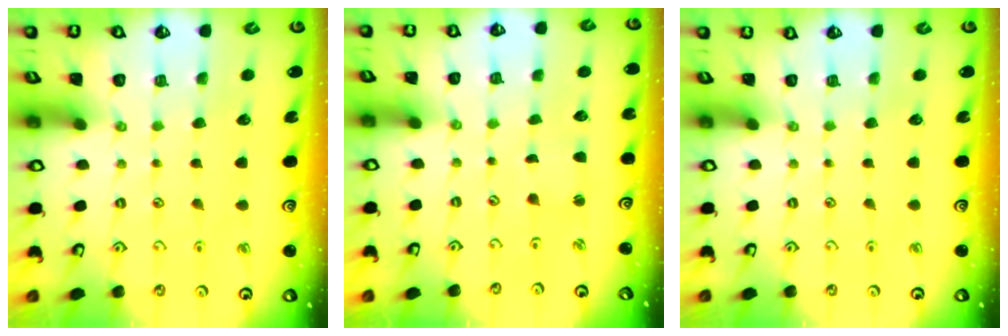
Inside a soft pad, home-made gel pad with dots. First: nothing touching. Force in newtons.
{"total": 0.9, "press": 0.9, "slide": 0.0}
{"total": 0.0}